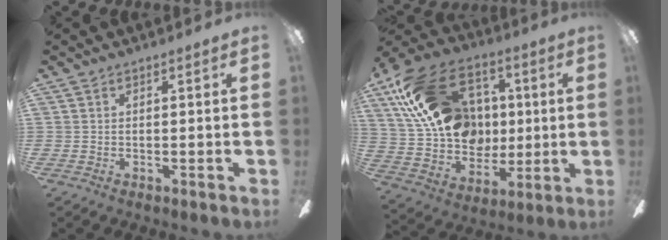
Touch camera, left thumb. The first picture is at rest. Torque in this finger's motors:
{"motor_torque": [0.25, 0.71, 1.36, -1.41, 0.19]}